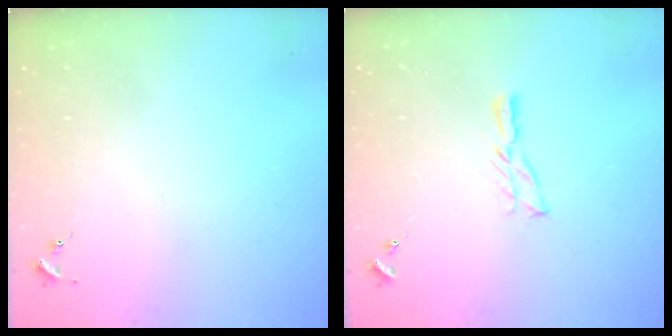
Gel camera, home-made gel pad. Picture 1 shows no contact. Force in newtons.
{"total": 5.8, "press": 5.8, "slide": 0.5}